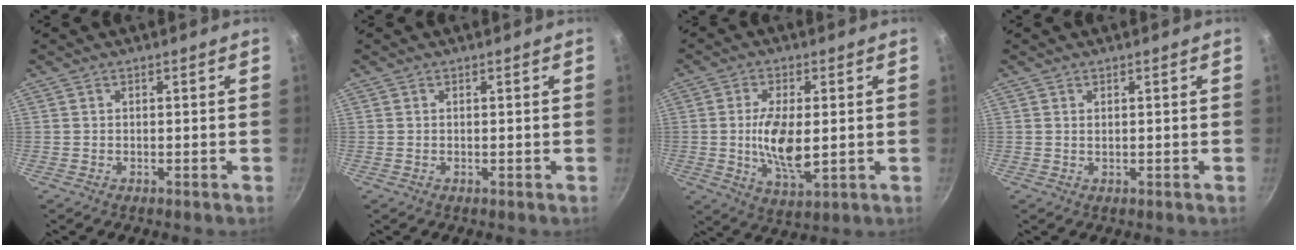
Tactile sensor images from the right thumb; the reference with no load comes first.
{"total": 0.0}
{"total": 10.4, "force": [-0.1, 4.6, 9.4], "torque": [-0.177, -0.010, 0.003]}
{"total": 0.8, "force": [0.3, 0.4, 0.6], "torque": [-0.010, -0.001, 0.006]}